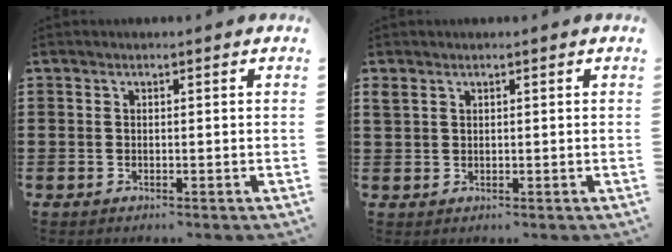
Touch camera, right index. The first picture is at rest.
{"total": 1.3, "force": [1.0, 0.7, 0.5], "torque": [-0.012, 0.001, 0.019]}